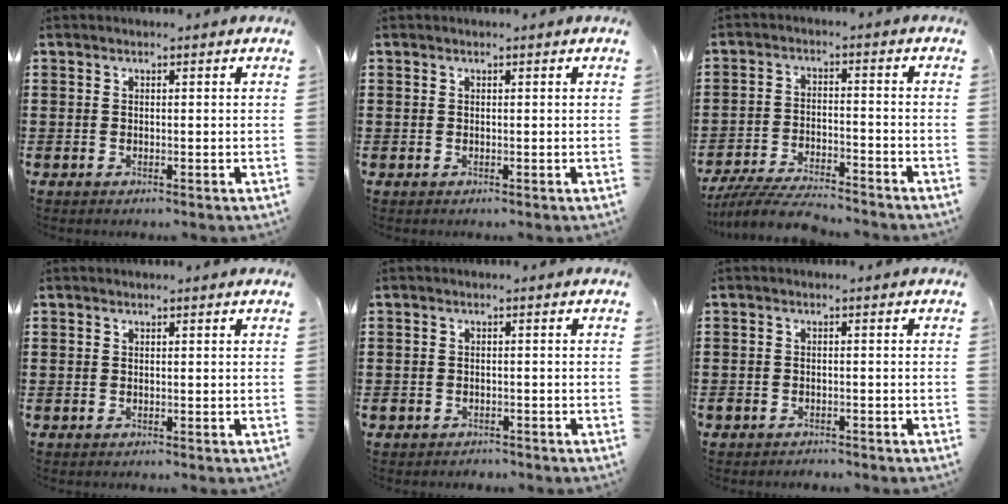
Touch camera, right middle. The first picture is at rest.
{"total": 0.0}
{"total": 6.4, "force": [-6.1, 0.6, 1.8], "torque": [-0.034, 0.005, -0.119]}
{"total": 0.0}
{"total": 1.3, "force": [-1.2, 0.6, -0.1], "torque": [-0.003, 0.002, -0.028]}
{"total": 1.5, "force": [-1.4, 0.5, -0.1], "torque": [-0.003, 0.002, -0.034]}